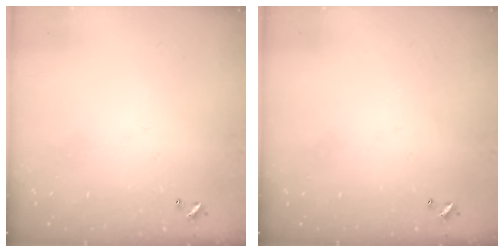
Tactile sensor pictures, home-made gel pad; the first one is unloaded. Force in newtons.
{"total": 0.0}